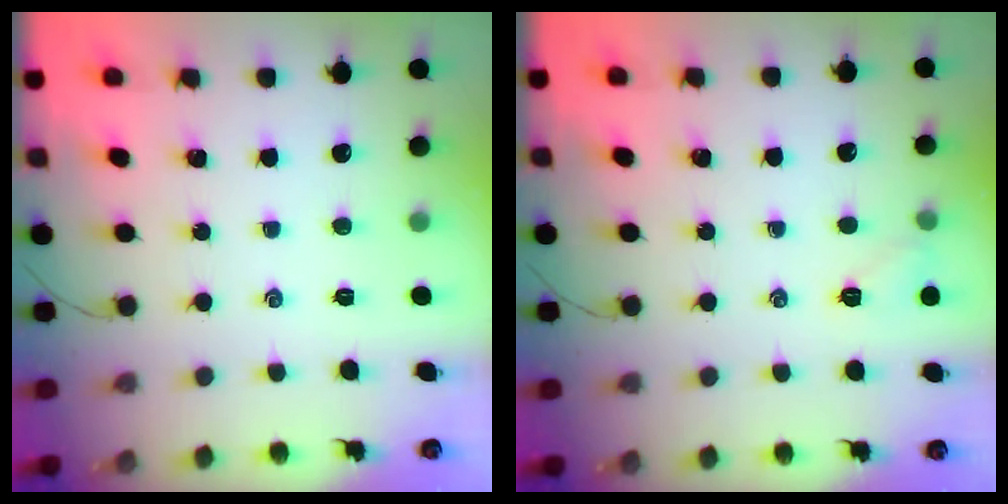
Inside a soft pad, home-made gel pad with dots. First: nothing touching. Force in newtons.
{"total": 5.7, "press": 5.6, "slide": 1.1}